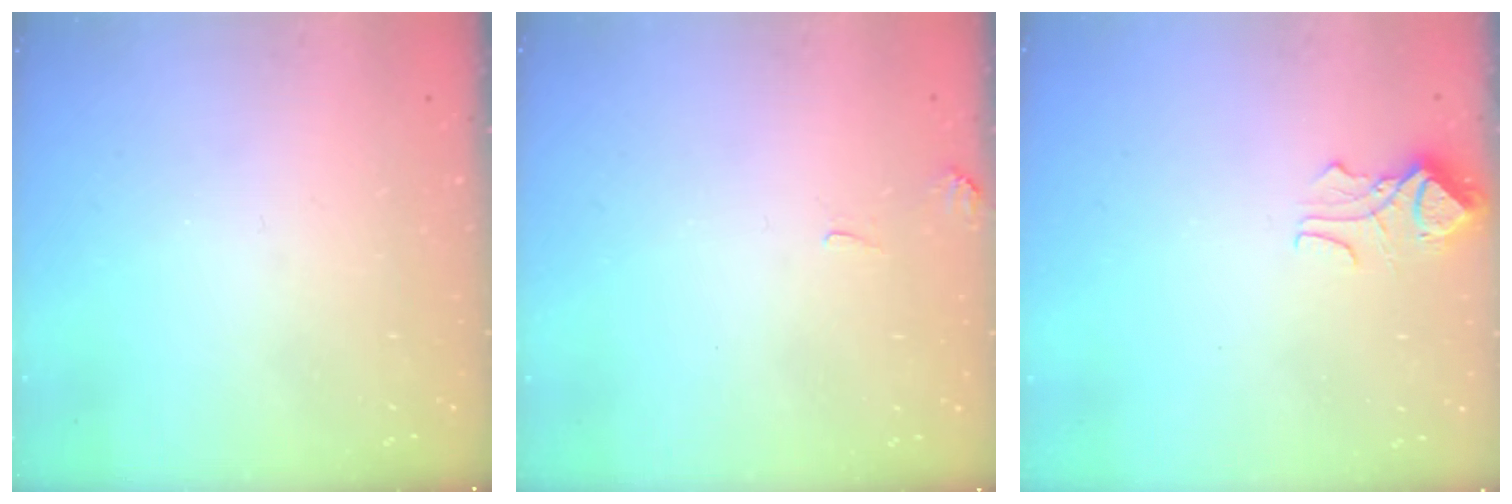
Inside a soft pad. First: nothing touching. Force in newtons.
{"total": 2.0, "press": 2.0, "slide": 0.3}
{"total": 2.0, "press": 1.9, "slide": 0.6}